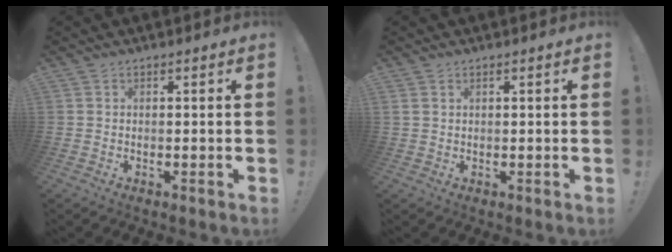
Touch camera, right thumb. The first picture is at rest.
{"total": 1.3, "force": [0.8, 0.8, 0.7], "torque": [-0.019, 0.003, 0.015]}